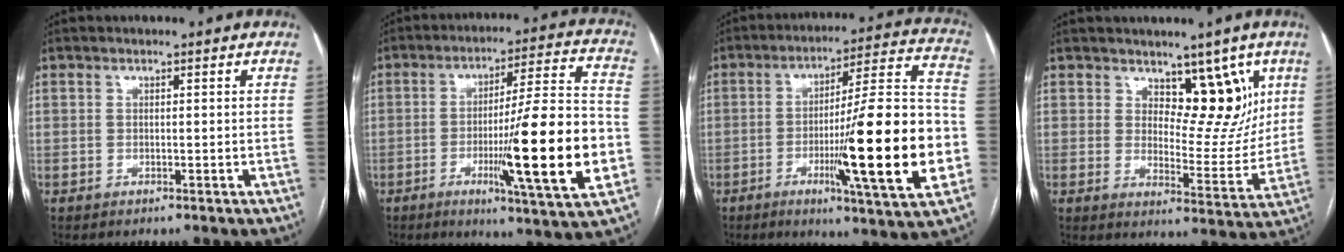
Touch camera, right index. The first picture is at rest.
{"total": 21.0, "force": [-5.1, 0.6, 20.3], "torque": [-0.288, -0.008, -0.075]}
{"total": 22.7, "force": [-5.5, 0.8, 22.0], "torque": [-0.300, -0.004, -0.084]}
{"total": 9.1, "force": [5.0, 4.7, 5.9], "torque": [-0.060, -0.003, 0.082]}